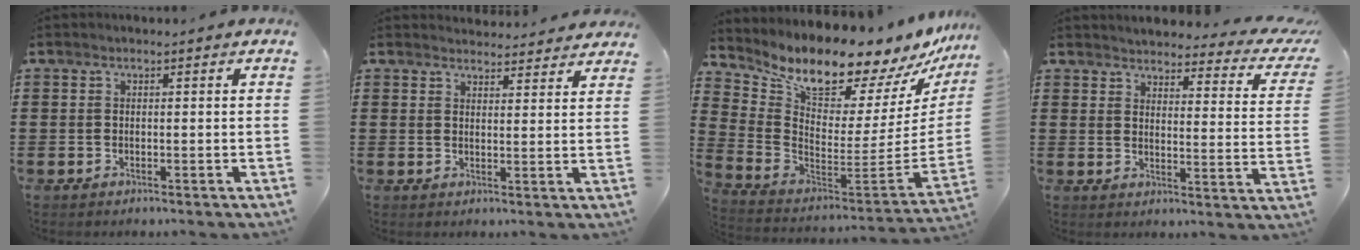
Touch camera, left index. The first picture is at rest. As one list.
[{"total": 3.1, "force": [3.0, 0.4, 0.0], "torque": [-0.002, -0.015, 0.054]}, {"total": 10.7, "force": [9.6, 2.5, 4.1], "torque": [-0.092, -0.092, 0.156]}, {"total": 3.4, "force": [3.2, 0.3, 1.0], "torque": [-0.032, -0.029, 0.050]}]